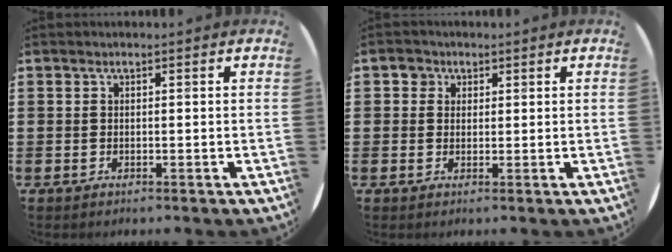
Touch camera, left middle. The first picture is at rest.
{"total": 1.7, "force": [1.1, 1.3, 0.1], "torque": [0.012, -0.002, 0.018]}